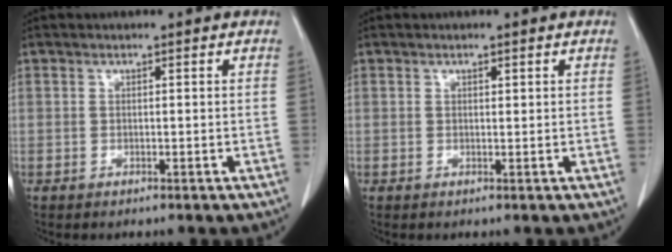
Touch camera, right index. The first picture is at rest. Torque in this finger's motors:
{"motor_torque": [-0.14, 0.05, -0.10, -0.01]}